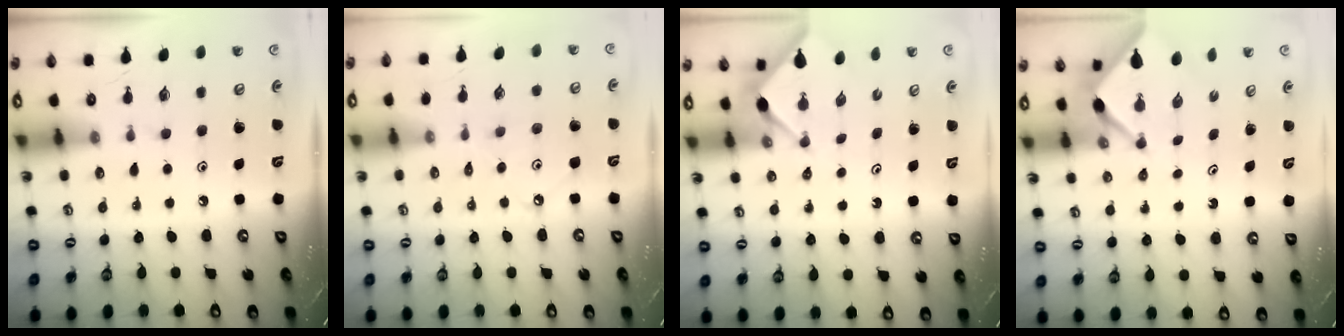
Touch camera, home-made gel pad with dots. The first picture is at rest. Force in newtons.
{"total": 3.2, "press": 3.2, "slide": 0.2}
{"total": 3.0, "press": 3.0, "slide": 0.4}
{"total": 2.4, "press": 2.4, "slide": 0.4}